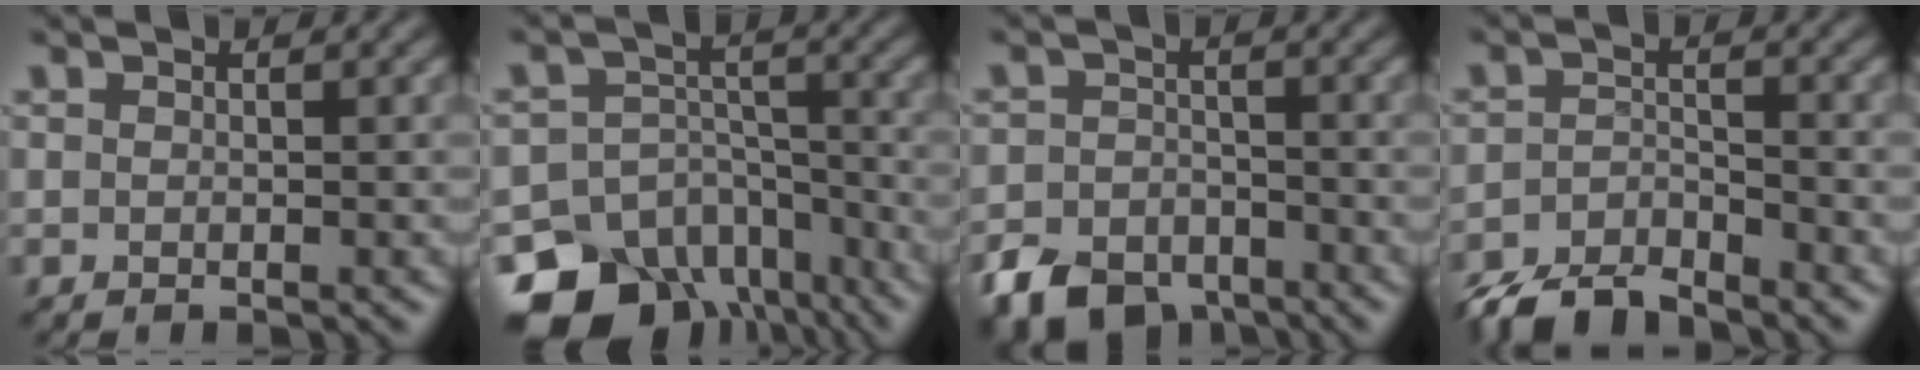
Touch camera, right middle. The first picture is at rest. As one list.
[{"total": 15.8, "force": [-11.2, 10.3, 4.3], "torque": [-0.097, -0.044, -0.171]}, {"total": 6.7, "force": [-4.9, 4.0, 2.3], "torque": [-0.050, -0.015, -0.096]}, {"total": 5.2, "force": [-4.7, 1.3, 1.6], "torque": [-0.026, -0.003, -0.096]}]